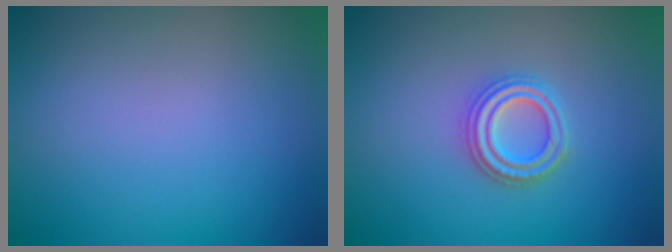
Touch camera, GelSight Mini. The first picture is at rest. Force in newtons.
{"total": 2.7, "press": 2.7, "slide": 0.5}